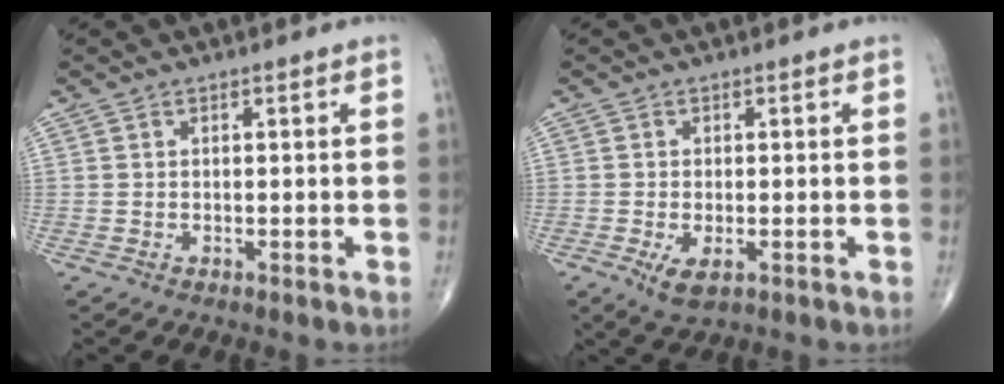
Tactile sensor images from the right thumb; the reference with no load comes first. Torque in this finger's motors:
{"motor_torque": [-0.06, 0.02, 0.29, 0.34, 0.10]}